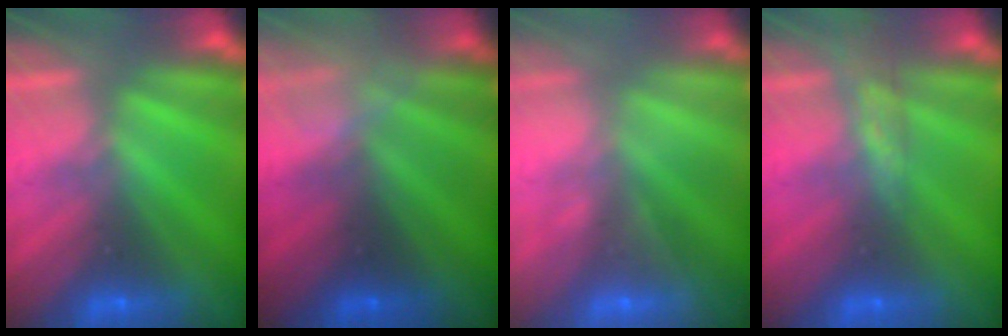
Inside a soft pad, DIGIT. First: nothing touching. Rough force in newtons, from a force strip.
{"total": 2.4}
{"total": 2.3}
{"total": 2.9}